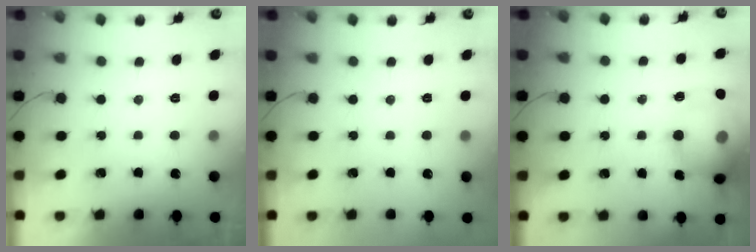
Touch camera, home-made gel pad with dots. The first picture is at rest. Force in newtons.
{"total": 0.0}
{"total": 15.7, "press": 15.5, "slide": 2.6}